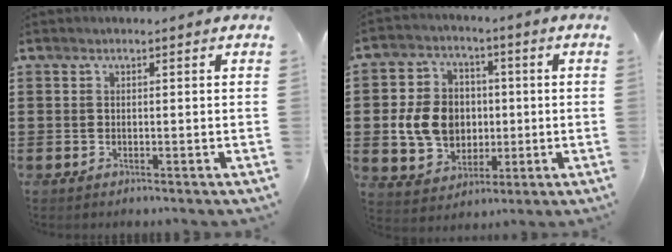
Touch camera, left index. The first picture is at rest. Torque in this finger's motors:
{"motor_torque": [1.56, 0.58, 0.47, 0.14]}